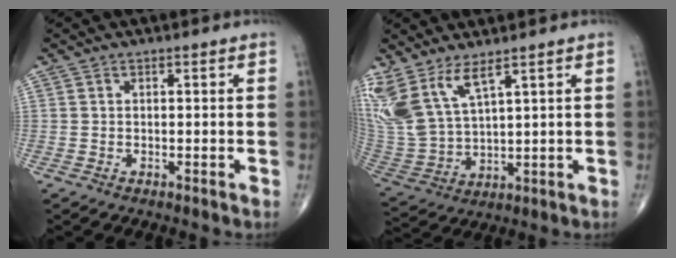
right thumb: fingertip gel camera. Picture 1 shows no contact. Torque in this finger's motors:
{"motor_torque": [-0.20, 0.69, 1.02, 0.90, 0.15]}